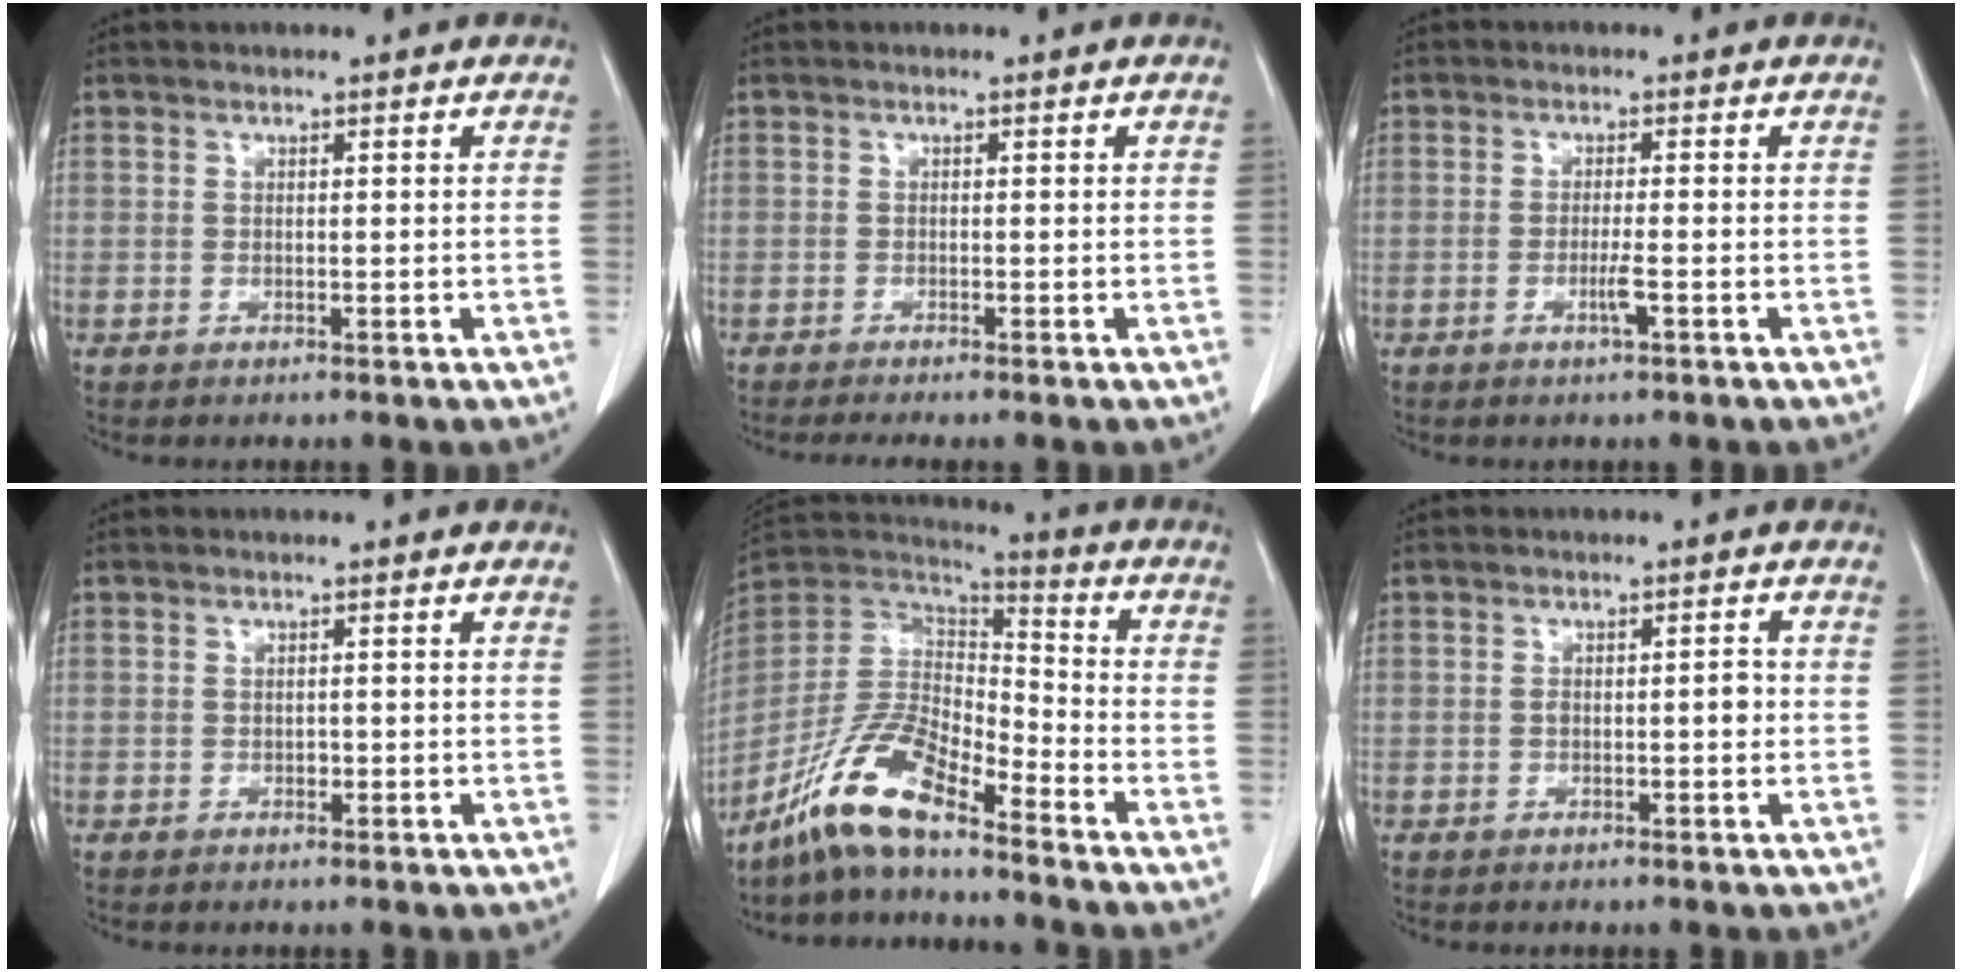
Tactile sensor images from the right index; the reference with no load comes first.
{"total": 2.8, "force": [-2.4, -0.2, 1.5], "torque": [-0.017, -0.004, -0.037]}
{"total": 2.4, "force": [-1.0, -0.2, 2.2], "torque": [-0.043, -0.004, -0.020]}
{"total": 0.6, "force": [-0.2, 0.4, 0.4], "torque": [-0.006, 0.002, -0.004]}
{"total": 12.5, "force": [-9.4, 2.7, 7.7], "torque": [-0.160, 0.012, -0.179]}
{"total": 2.3, "force": [-0.3, 0.8, 2.1], "torque": [-0.032, 0.002, -0.004]}